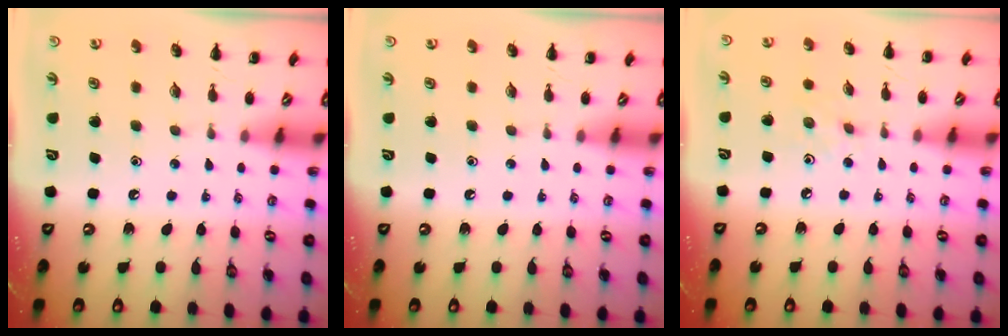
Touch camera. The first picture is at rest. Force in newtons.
{"total": 0.0}
{"total": 4.2, "press": 3.9, "slide": 1.5}